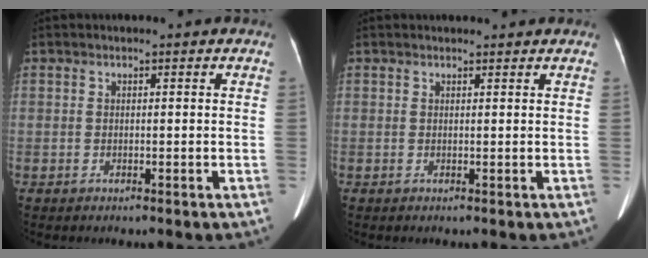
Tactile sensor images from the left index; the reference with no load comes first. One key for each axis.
{"total": 3.4, "fx": 3.3, "fy": 0.7, "fz": 0.9, "tx": -0.012, "ty": 0.022, "tz": 0.039}